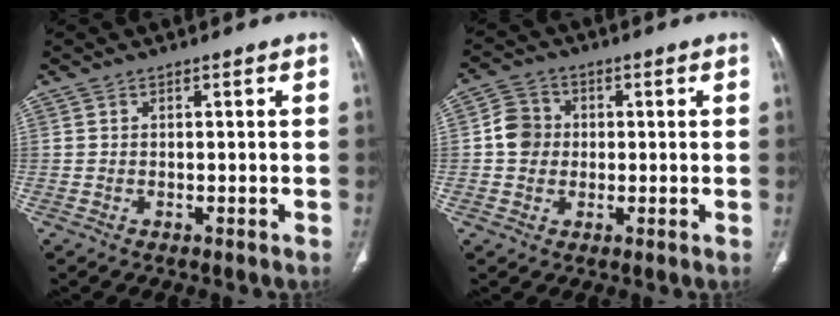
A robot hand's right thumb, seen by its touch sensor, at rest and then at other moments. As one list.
[{"total": 5.6, "force": [0.1, 5.1, 2.4], "torque": [-0.028, 0.009, -0.006]}]